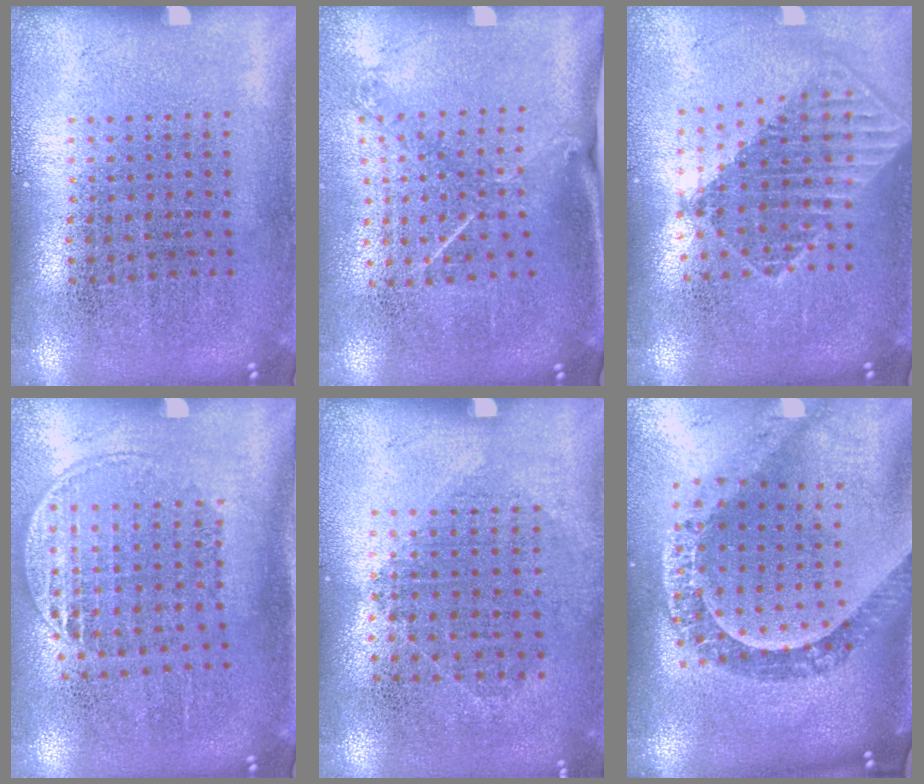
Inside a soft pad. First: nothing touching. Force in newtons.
{"total": 1.4, "press": 1.0, "slide": 1.0}
{"total": 1.7, "press": 1.4, "slide": 1.0}
{"total": 1.6, "press": 1.3, "slide": 0.9}
{"total": 1.0, "press": 0.9, "slide": 0.4}
{"total": 1.8, "press": 1.6, "slide": 0.8}